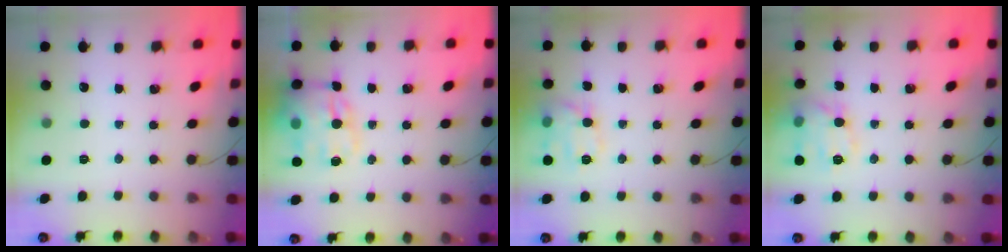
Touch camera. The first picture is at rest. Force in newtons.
{"total": 15.6, "press": 15.1, "slide": 3.8}
{"total": 11.3, "press": 11.3, "slide": 0.3}
{"total": 10.2, "press": 10.2, "slide": 0.1}